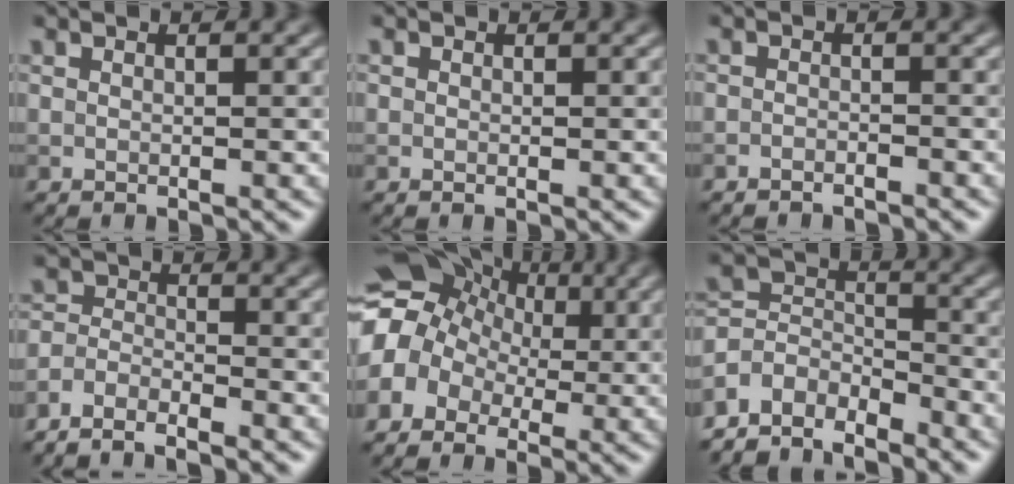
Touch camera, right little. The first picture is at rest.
{"total": 0.0}
{"total": 1.0, "force": [-0.9, 0.2, 0.3], "torque": [-0.001, -0.001, -0.017]}
{"total": 3.1, "force": [-2.8, 0.7, 1.1], "torque": [-0.023, 0.001, -0.062]}
{"total": 10.1, "force": [-0.7, 8.6, 5.3], "torque": [-0.098, 0.031, -0.050]}
{"total": 6.5, "force": [-5.4, 3.0, 2.0], "torque": [-0.034, -0.001, -0.111]}